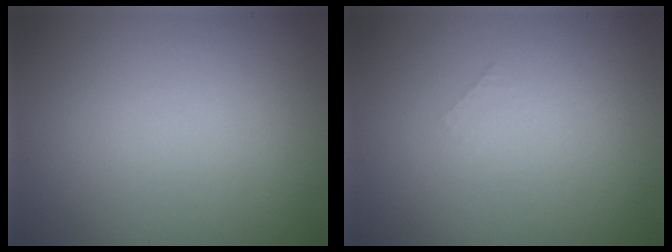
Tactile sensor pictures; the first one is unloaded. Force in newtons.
{"total": 0.5, "press": 0.5, "slide": 0.1}